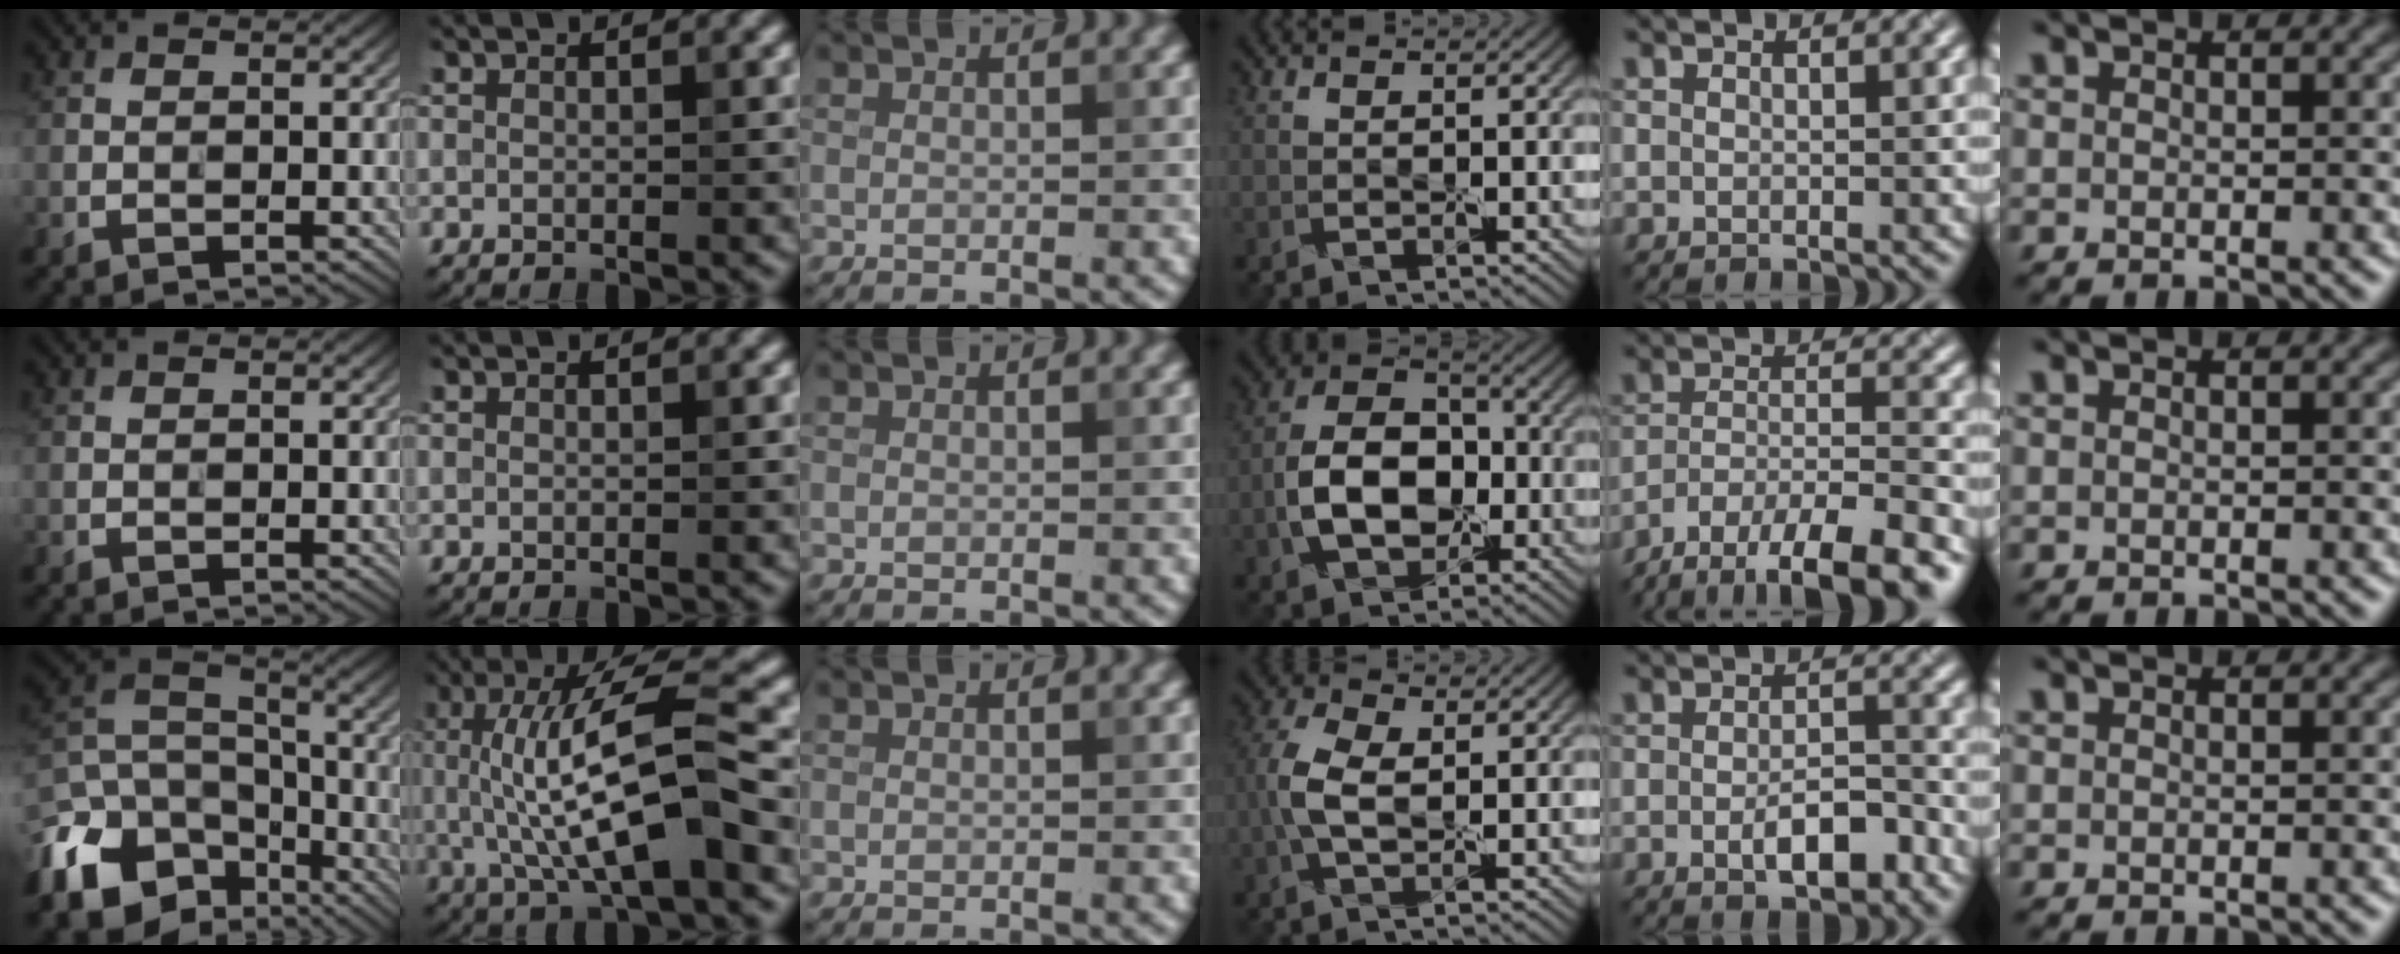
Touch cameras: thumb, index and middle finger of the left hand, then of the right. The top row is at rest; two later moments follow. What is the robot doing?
{"motion": "peel", "object": "shipping label"}